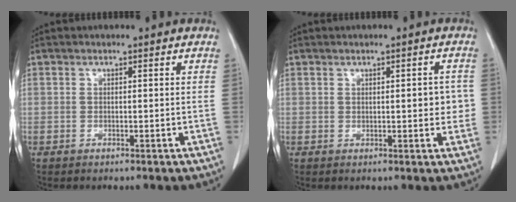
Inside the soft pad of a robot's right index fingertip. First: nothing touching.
{"total": 3.3, "force": [0.2, 1.5, 2.9], "torque": [-0.028, 0.004, 0.004]}